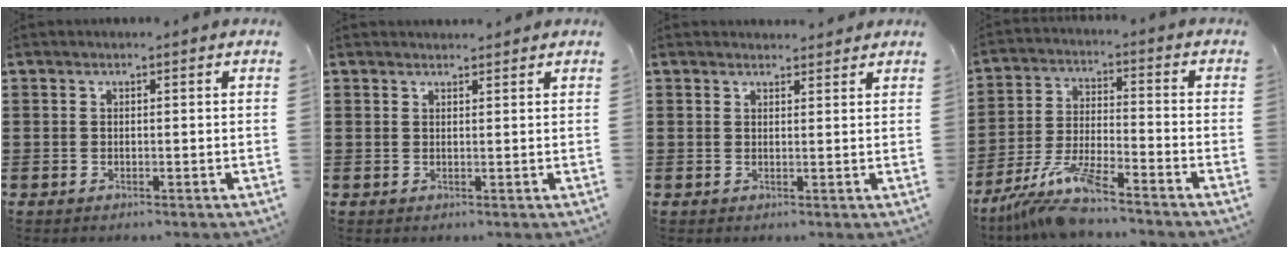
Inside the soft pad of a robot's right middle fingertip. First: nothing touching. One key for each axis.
{"total": 1.1, "fx": 1.0, "fy": 0.3, "fz": 0.0, "tx": 0.006, "ty": -0.002, "tz": 0.019}
{"total": 1.5, "fx": 1.5, "fy": 0.4, "fz": 0.0, "tx": 0.004, "ty": 0.000, "tz": 0.027}
{"total": 9.0, "fx": -7.6, "fy": 0.6, "fz": 4.7, "tx": -0.108, "ty": -0.008, "tz": -0.152}